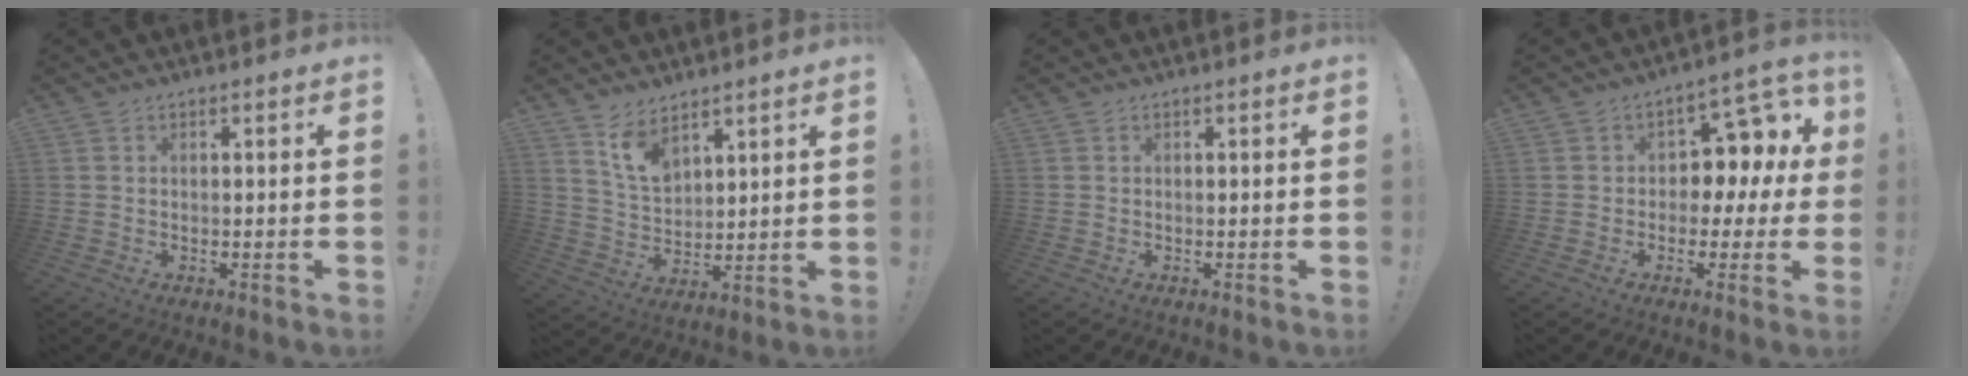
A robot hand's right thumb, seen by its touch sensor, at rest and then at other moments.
{"total": 9.4, "force": [6.8, 5.2, 3.9], "torque": [-0.077, -0.039, 0.132]}
{"total": 0.0}
{"total": 7.7, "force": [1.2, 5.7, 5.2], "torque": [-0.059, -0.020, 0.020]}